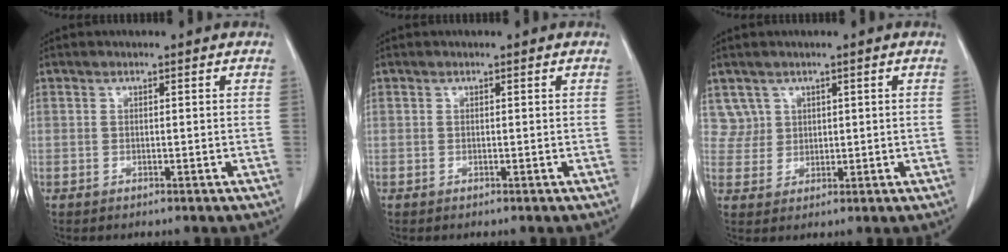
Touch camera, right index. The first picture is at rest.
{"total": 0.0}
{"total": 3.6, "force": [2.0, 3.0, -0.5], "torque": [0.025, 0.008, 0.039]}